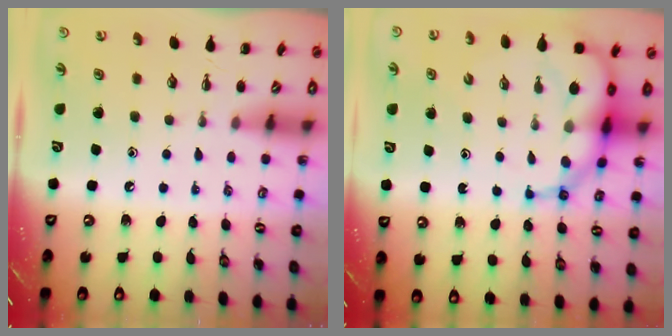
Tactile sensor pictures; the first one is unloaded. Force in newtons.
{"total": 12.1, "press": 11.7, "slide": 3.3}